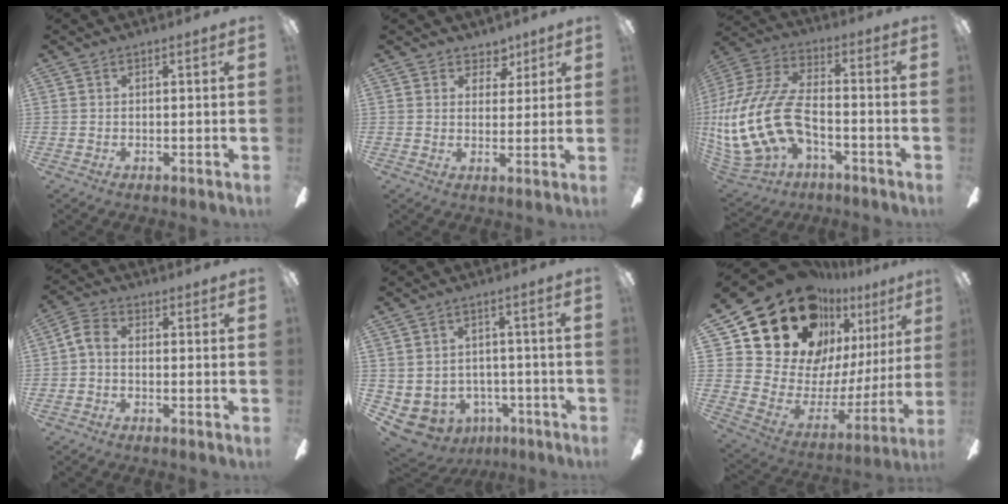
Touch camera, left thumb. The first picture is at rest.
{"total": 5.0, "force": [3.4, 3.6, 0.7], "torque": [-0.007, -0.014, 0.060]}
{"total": 20.5, "force": [-4.5, 12.3, 15.8], "torque": [-0.360, 0.019, -0.078]}
{"total": 4.9, "force": [-0.4, 3.0, 3.9], "torque": [-0.091, 0.009, -0.010]}
{"total": 5.3, "force": [-2.8, 4.3, 1.2], "torque": [-0.050, 0.011, -0.050]}
{"total": 24.6, "force": [17.1, 14.2, 10.6], "torque": [-0.201, -0.127, 0.329]}